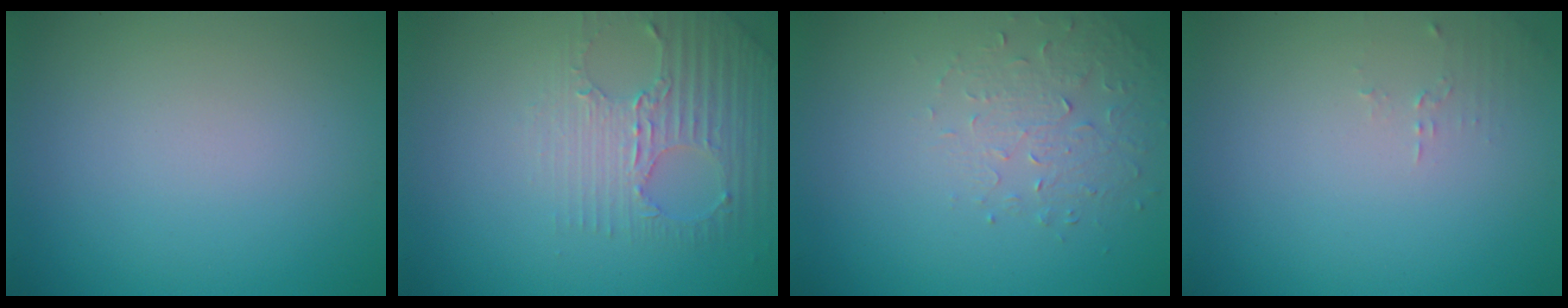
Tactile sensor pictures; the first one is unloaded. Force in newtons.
{"total": 2.9, "press": 2.7, "slide": 1.1}
{"total": 1.6, "press": 1.1, "slide": 1.2}
{"total": 0.9, "press": 0.9, "slide": 0.3}